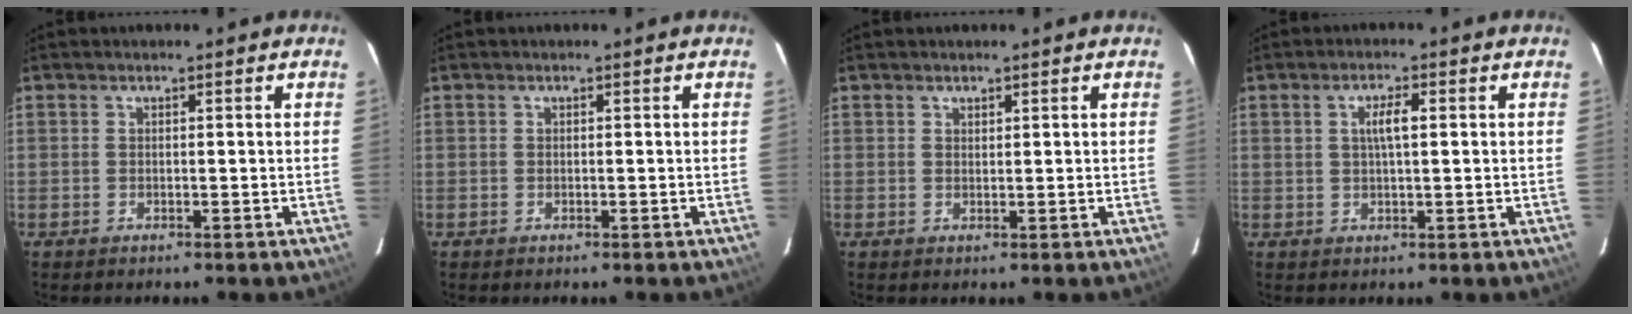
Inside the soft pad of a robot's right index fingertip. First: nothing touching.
{"total": 0.0}
{"total": 0.7, "force": [0.6, 0.3, 0.1], "torque": [-0.001, 0.002, 0.012]}
{"total": 3.5, "force": [0.8, 0.9, 3.3], "torque": [-0.061, 0.006, 0.017]}